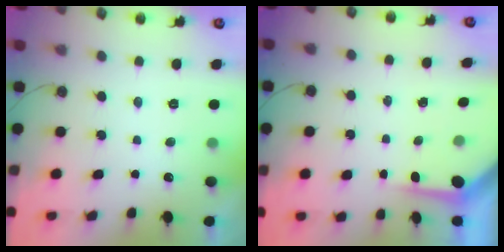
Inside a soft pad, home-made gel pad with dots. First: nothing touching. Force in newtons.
{"total": 3.7, "press": 3.7, "slide": 0.3}